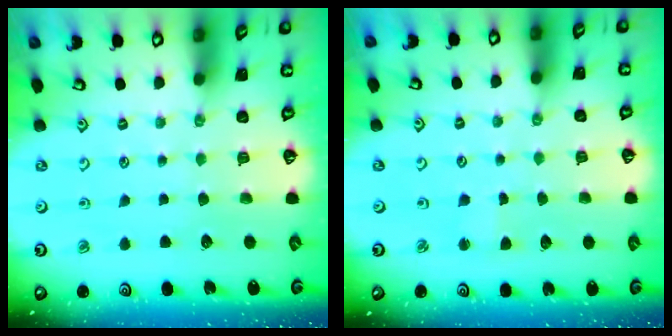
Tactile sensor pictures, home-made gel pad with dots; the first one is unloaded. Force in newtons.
{"total": 1.7, "press": 1.7, "slide": 0.1}